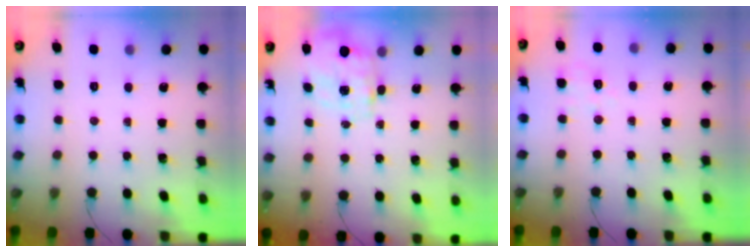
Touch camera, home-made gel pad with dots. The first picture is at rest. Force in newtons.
{"total": 2.7, "press": 2.6, "slide": 0.9}
{"total": 4.0, "press": 3.7, "slide": 1.5}